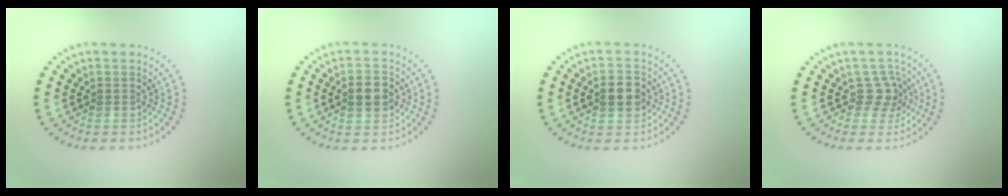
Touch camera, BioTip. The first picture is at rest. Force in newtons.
{"total": 3.0, "press": 3.0, "slide": 0.1}
{"total": 2.9, "press": 2.9, "slide": 0.2}
{"total": 2.3, "press": 1.7, "slide": 1.5}